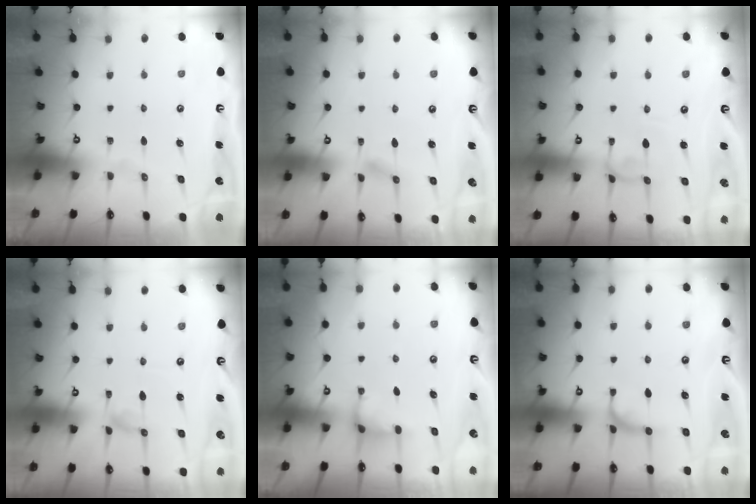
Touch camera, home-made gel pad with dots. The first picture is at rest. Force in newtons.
{"total": 1.1, "press": 1.0, "slide": 0.4}
{"total": 0.8, "press": 0.7, "slide": 0.3}
{"total": 1.1, "press": 1.0, "slide": 0.3}
{"total": 3.0, "press": 3.0, "slide": 0.3}
{"total": 1.0, "press": 0.9, "slide": 0.5}